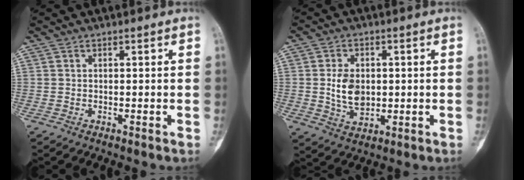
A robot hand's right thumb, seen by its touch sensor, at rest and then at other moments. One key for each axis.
{"total": 7.5, "fx": 0.3, "fy": 5.3, "fz": 5.3, "tx": -0.079, "ty": -0.006, "tz": 0.014}